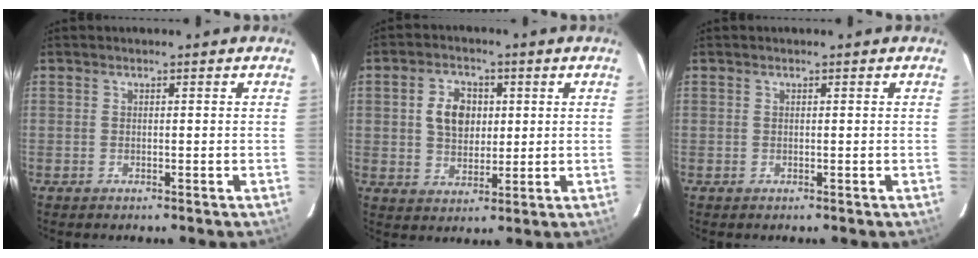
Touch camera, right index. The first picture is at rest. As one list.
[{"total": 7.5, "force": [1.4, 5.5, 4.8], "torque": [-0.090, 0.017, 0.030]}, {"total": 0.0}]